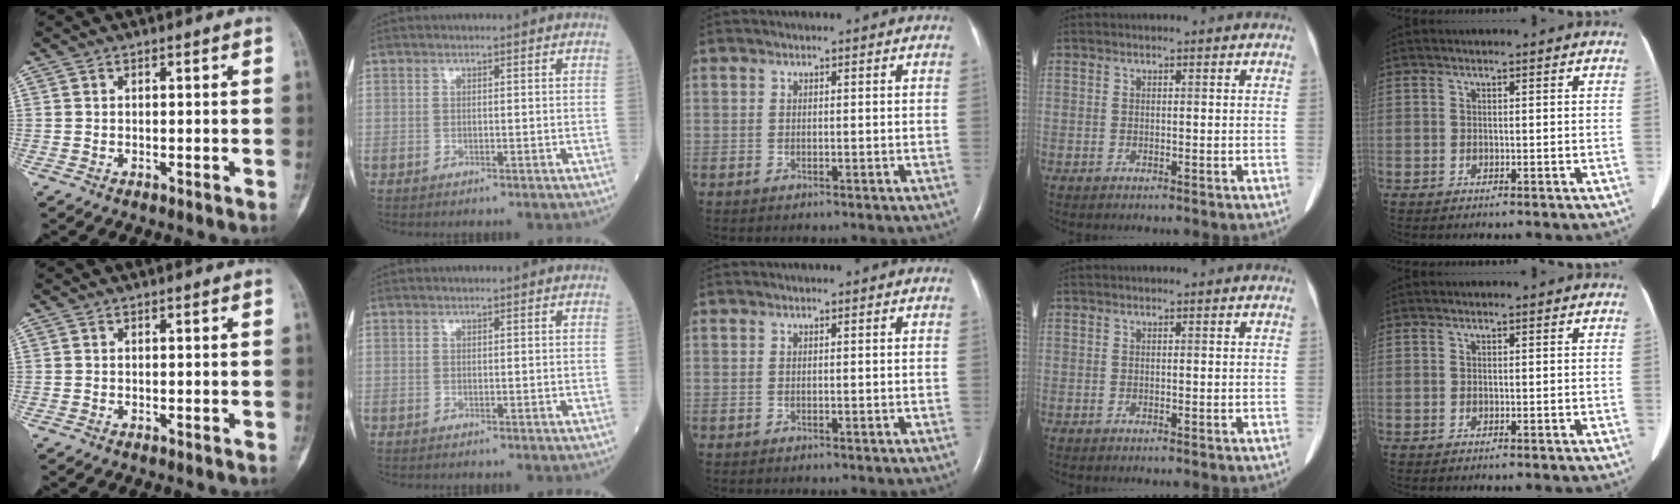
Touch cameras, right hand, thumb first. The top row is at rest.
{}